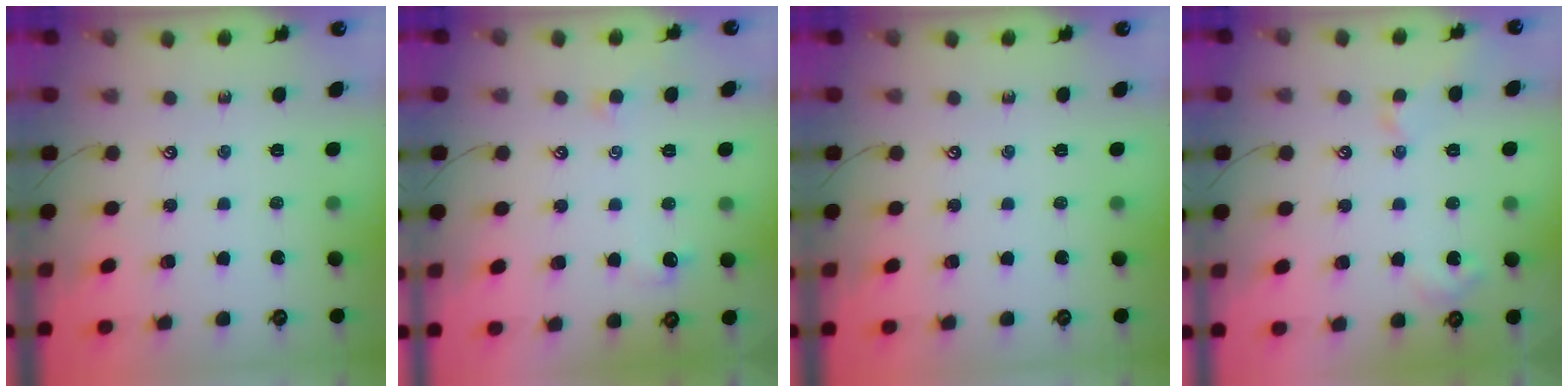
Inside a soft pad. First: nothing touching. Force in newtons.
{"total": 1.0, "press": 0.7, "slide": 0.7}
{"total": 0.0}
{"total": 3.9, "press": 3.8, "slide": 0.7}